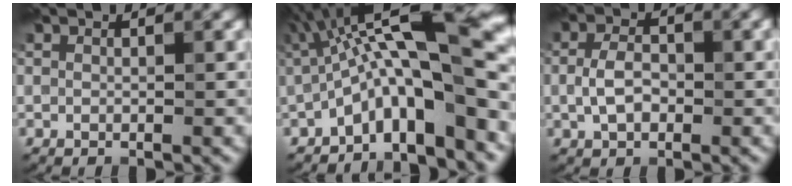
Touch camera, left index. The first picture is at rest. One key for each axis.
{"total": 12.6, "fx": -1.0, "fy": 3.2, "fz": 12.1, "tx": -0.182, "ty": 0.032, "tz": -0.023}
{"total": 3.1, "fx": -0.4, "fy": 2.1, "fz": 2.3, "tx": -0.051, "ty": 0.002, "tz": -0.010}